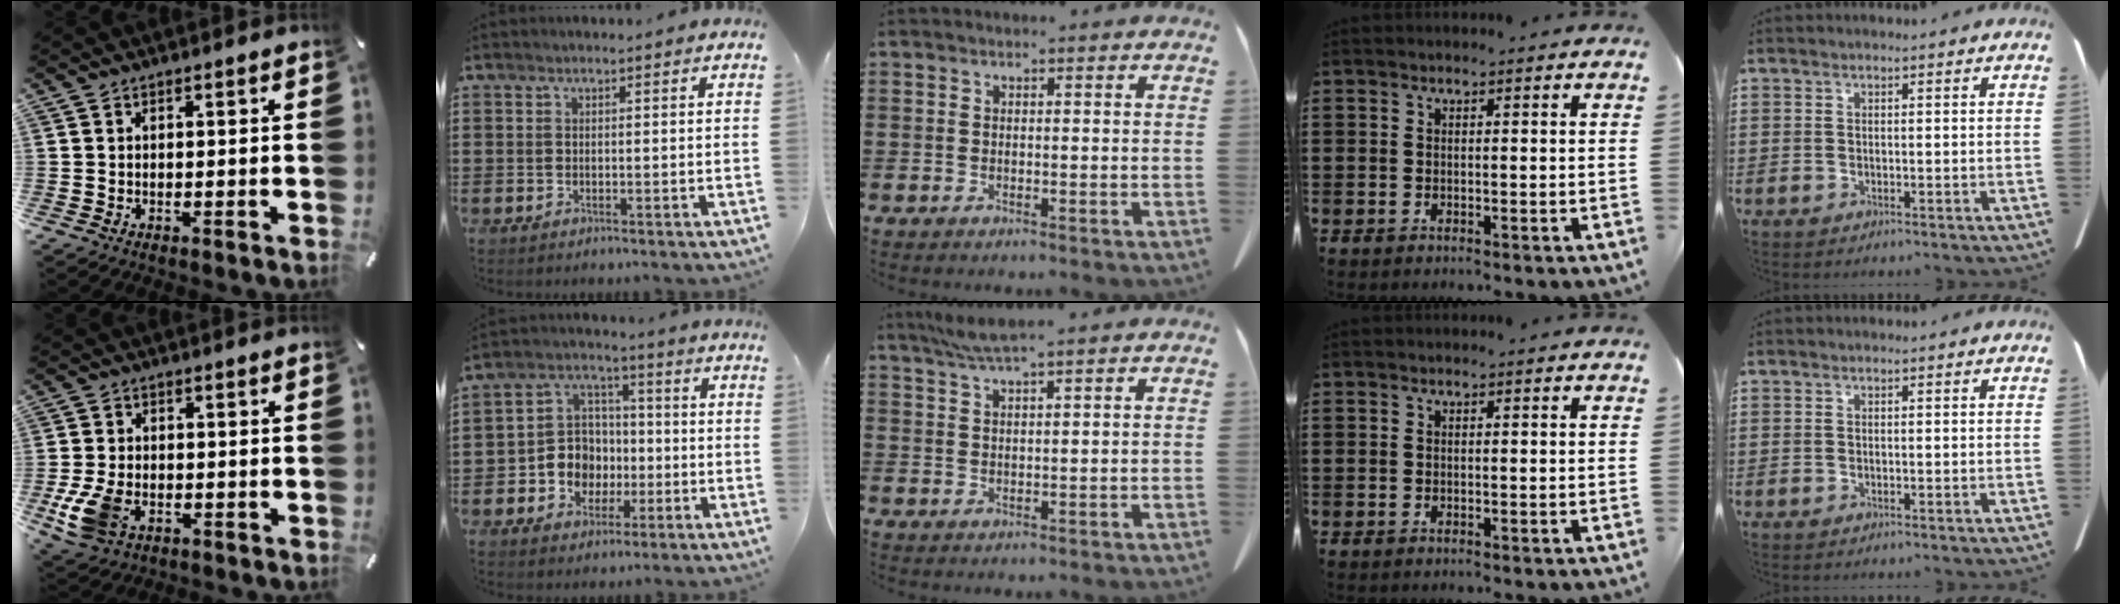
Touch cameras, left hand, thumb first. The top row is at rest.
{"thumb": {"total": 8.8, "force": [-2.9, 5.9, 5.9], "torque": [-0.141, 0.001, -0.052]}, "index": {"total": 7.8, "force": [-1.9, 7.1, 2.5], "torque": [-0.079, 0.016, -0.033]}, "middle": {"total": 3.3, "force": [2.7, -0.2, 2.0], "torque": [-0.045, -0.002, 0.049]}}